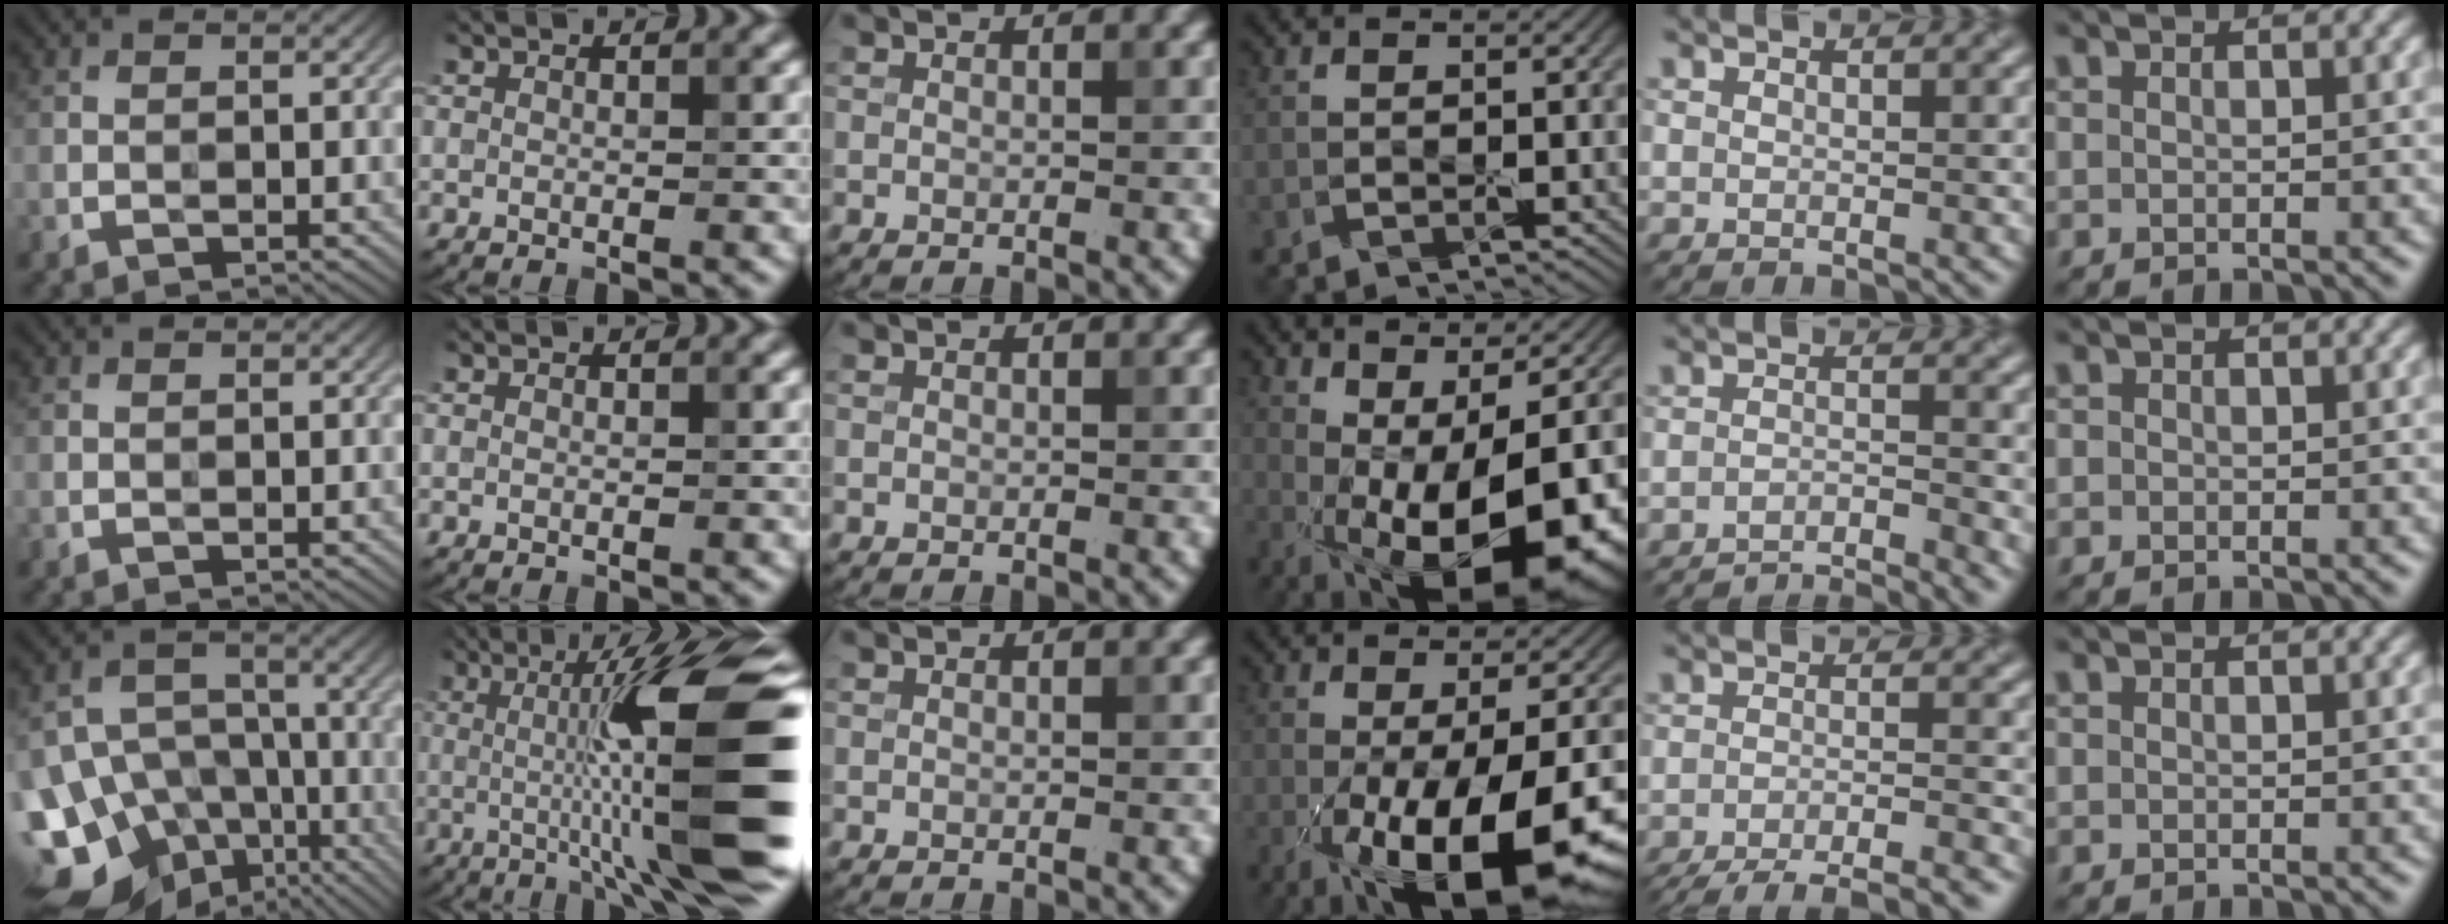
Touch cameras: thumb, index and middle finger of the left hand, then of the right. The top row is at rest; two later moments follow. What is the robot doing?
{"motion": "peel", "object": "sticker"}